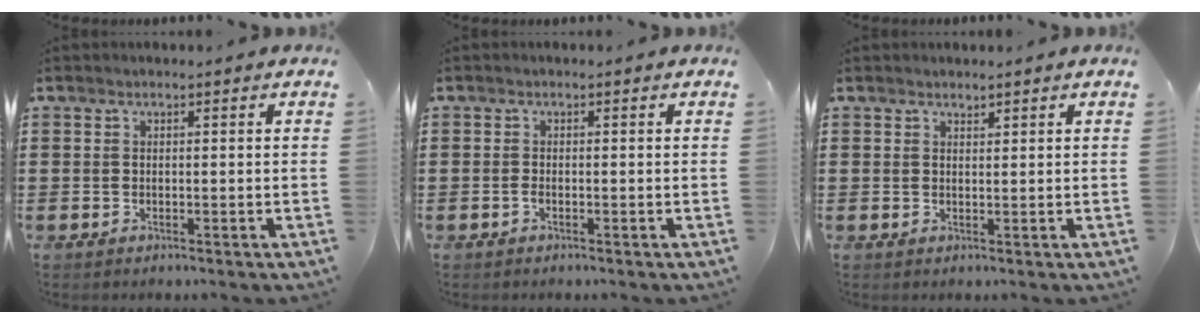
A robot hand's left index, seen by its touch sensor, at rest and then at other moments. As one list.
[{"total": 0.7, "force": [-0.4, 0.2, 0.5], "torque": [-0.012, -0.003, -0.008]}, {"total": 1.1, "force": [1.1, 0.2, 0.1], "torque": [-0.004, -0.001, 0.021]}]